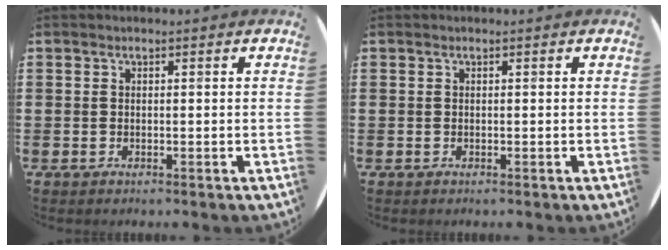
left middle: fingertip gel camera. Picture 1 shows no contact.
{"total": 0.0}